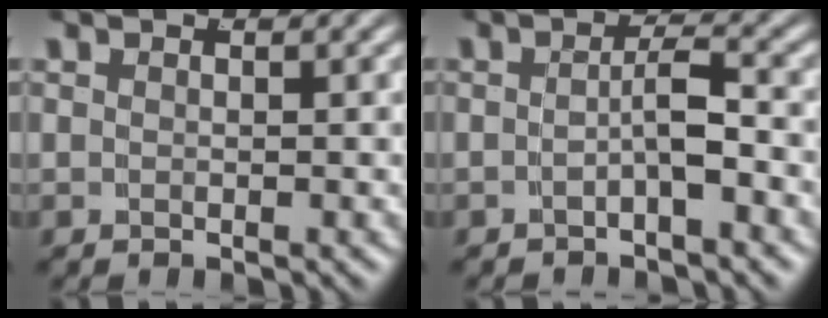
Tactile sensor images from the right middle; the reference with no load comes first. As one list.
[{"total": 2.1, "force": [-1.3, -0.2, 1.6], "torque": [-0.024, -0.003, -0.019]}]